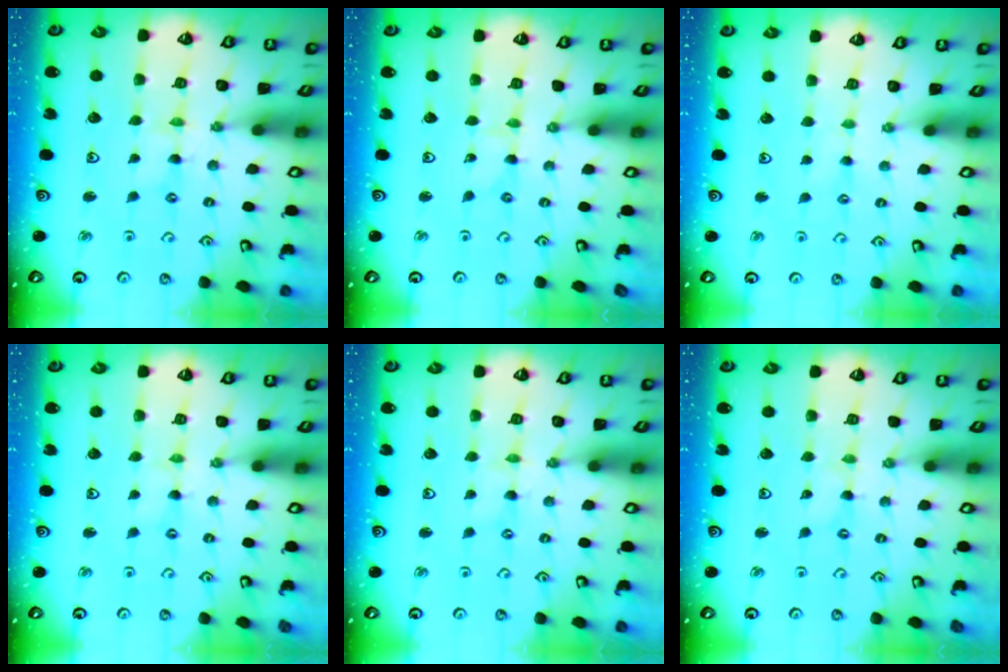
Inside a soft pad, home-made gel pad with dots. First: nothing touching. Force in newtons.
{"total": 0.0}
{"total": 1.3, "press": 1.2, "slide": 0.3}
{"total": 0.0}
{"total": 0.0}
{"total": 0.0}